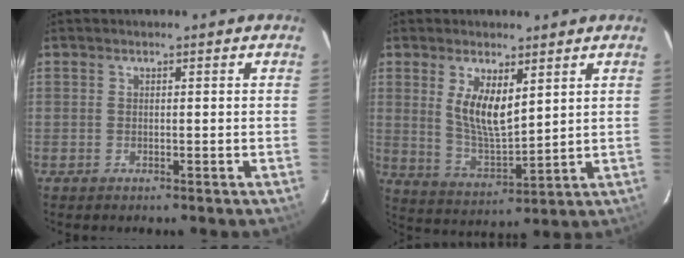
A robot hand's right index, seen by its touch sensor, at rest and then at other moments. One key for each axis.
{"total": 8.9, "fx": 3.6, "fy": 3.3, "fz": 7.5, "tx": -0.138, "ty": -0.008, "tz": 0.078}